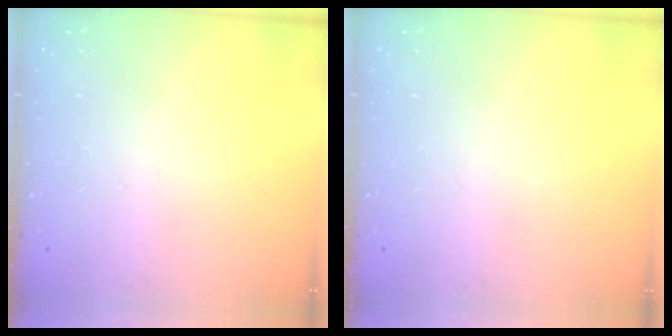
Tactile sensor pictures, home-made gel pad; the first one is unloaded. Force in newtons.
{"total": 0.0}